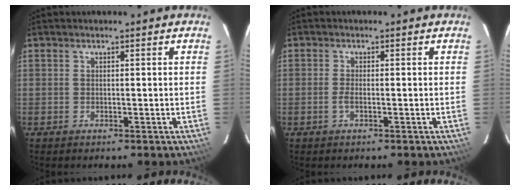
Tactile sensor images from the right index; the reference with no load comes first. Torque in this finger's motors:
{"motor_torque": [-0.05, -0.01, 0.00, 0.00]}